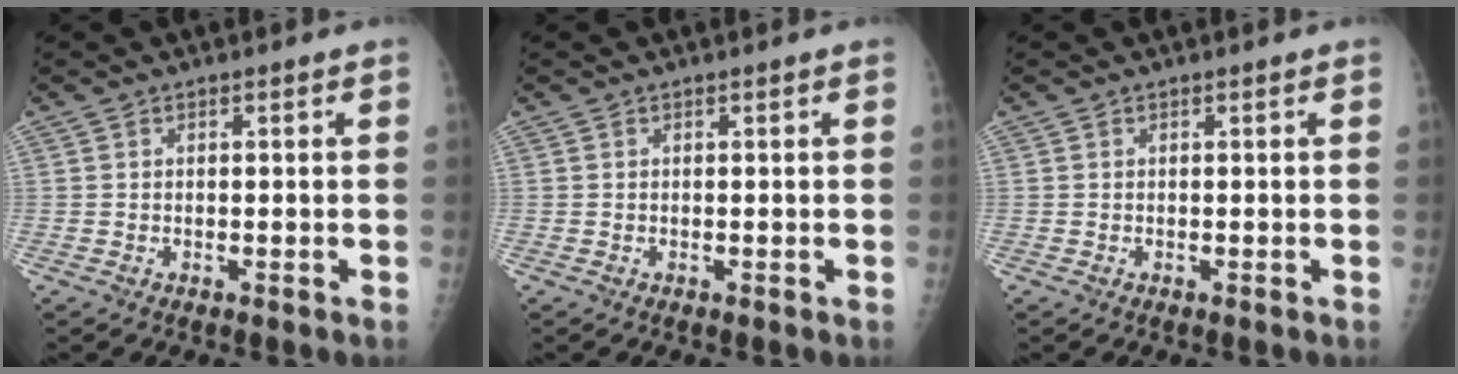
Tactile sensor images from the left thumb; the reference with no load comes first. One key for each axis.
{"total": 0.0}
{"total": 0.0}